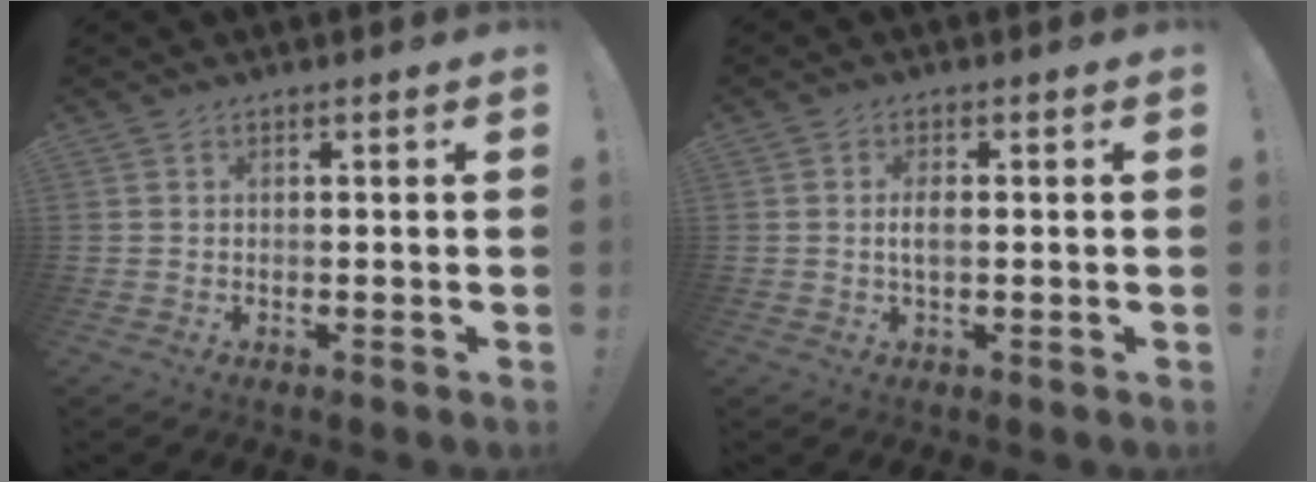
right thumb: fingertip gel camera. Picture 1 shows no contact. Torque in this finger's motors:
{"motor_torque": [0.14, 0.28, 0.33, -0.39, 0.00]}